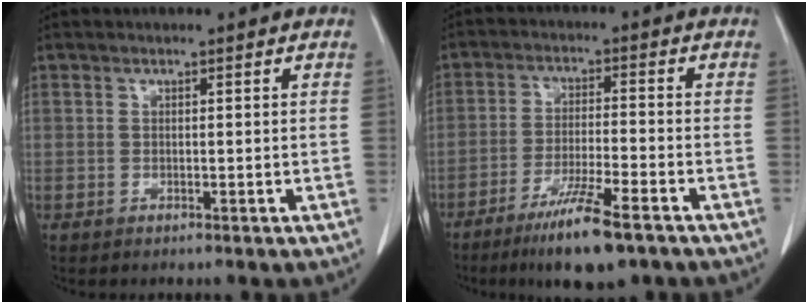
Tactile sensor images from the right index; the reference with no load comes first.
{"total": 9.9, "force": [-6.6, 0.8, 7.3], "torque": [-0.131, -0.023, -0.112]}